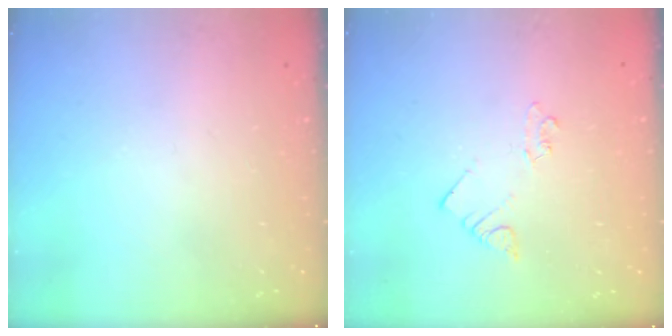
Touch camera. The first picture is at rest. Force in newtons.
{"total": 1.4, "press": 1.4, "slide": 0.1}